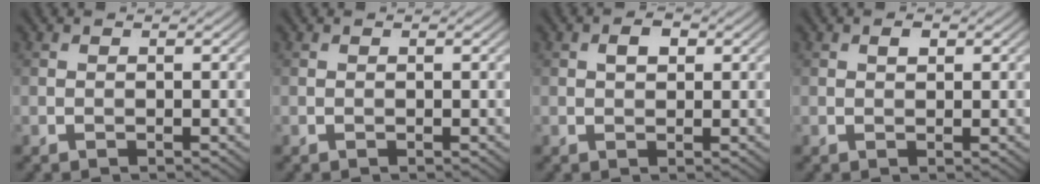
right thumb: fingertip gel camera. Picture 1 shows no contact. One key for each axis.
{"total": 0.0}
{"total": 1.9, "fx": 0.6, "fy": 1.2, "fz": 1.4, "tx": -0.023, "ty": 0.003, "tz": 0.007}
{"total": 1.1, "fx": 0.5, "fy": 0.6, "fz": 0.8, "tx": -0.011, "ty": -0.002, "tz": 0.009}